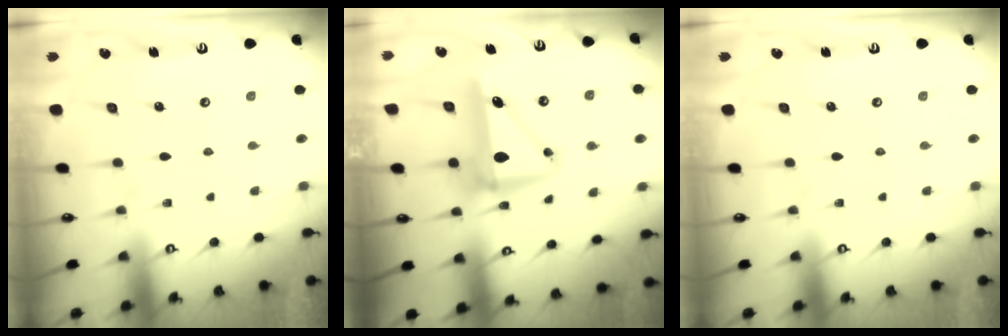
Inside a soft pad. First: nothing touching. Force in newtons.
{"total": 9.6, "press": 9.4, "slide": 2.1}
{"total": 0.0}